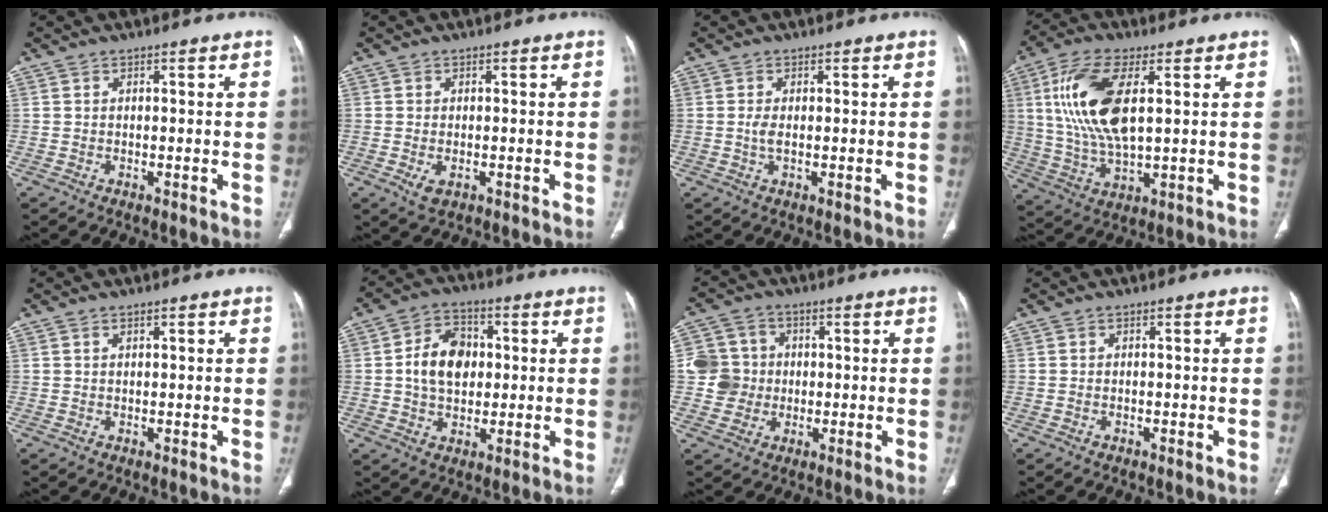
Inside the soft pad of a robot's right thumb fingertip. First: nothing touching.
{"total": 2.4, "force": [-0.8, 1.4, 1.8], "torque": [-0.034, -0.002, -0.008]}
{"total": 1.7, "force": [0.0, 0.6, 1.6], "torque": [-0.044, -0.004, 0.000]}
{"total": 15.3, "force": [3.5, 6.6, 13.3], "torque": [-0.279, -0.010, 0.073]}
{"total": 0.7, "force": [0.4, 0.3, 0.5], "torque": [-0.009, 0.001, 0.007]}
{"total": 10.2, "force": [0.9, 7.4, 6.9], "torque": [-0.094, 0.010, 0.010]}
{"total": 7.7, "force": [-0.1, 7.5, 1.5], "torque": [-0.001, 0.013, -0.005]}
{"total": 0.0}